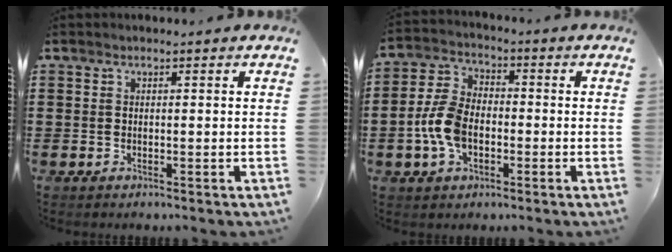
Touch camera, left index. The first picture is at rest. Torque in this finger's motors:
{"motor_torque": [1.48, 0.66, 0.70, 0.12]}